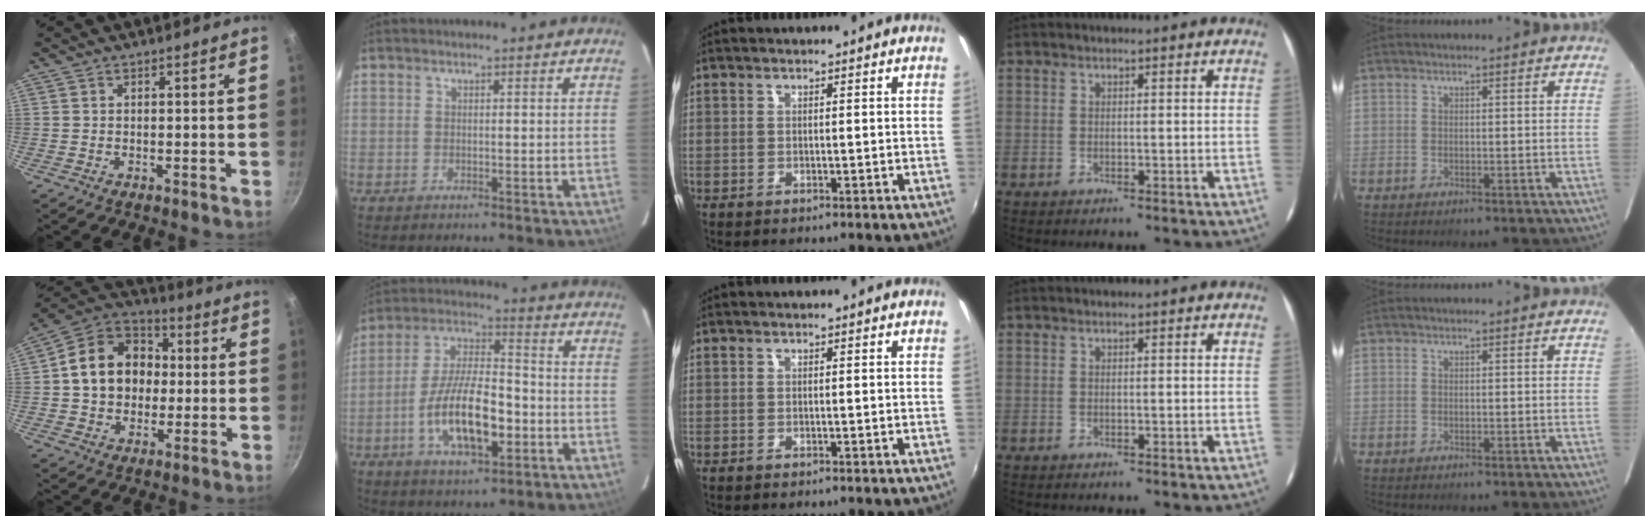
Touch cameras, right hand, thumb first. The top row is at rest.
{"thumb": {"total": 16.0, "force": [1.1, 12.8, 9.5], "torque": [-0.129, 0.030, 0.005]}, "index": {"total": 15.2, "force": [-4.7, 5.9, 13.2], "torque": [-0.258, 0.000, -0.080]}}